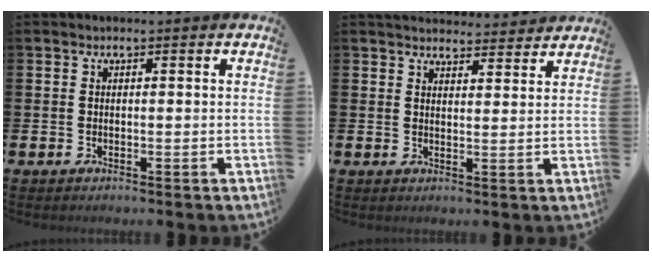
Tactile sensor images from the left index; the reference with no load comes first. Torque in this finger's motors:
{"motor_torque": [1.06, -1.08, 0.16, -0.02]}